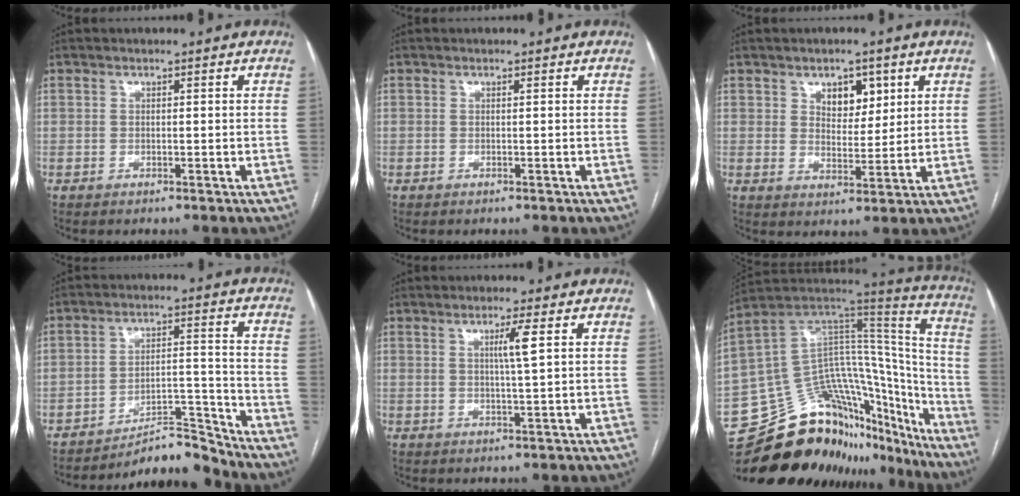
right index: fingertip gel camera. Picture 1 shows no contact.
{"total": 0.0}
{"total": 5.4, "force": [2.8, 3.2, 3.4], "torque": [-0.046, 0.002, 0.046]}
{"total": 7.6, "force": [-7.5, 0.4, 0.5], "torque": [0.000, 0.044, -0.123]}
{"total": 3.3, "force": [1.1, -0.7, 3.0], "torque": [-0.055, -0.004, 0.018]}
{"total": 33.6, "force": [-25.2, 15.2, 16.2], "torque": [-0.203, 0.046, -0.359]}